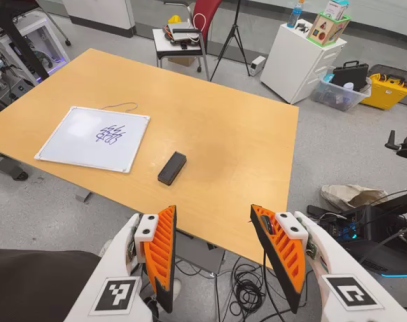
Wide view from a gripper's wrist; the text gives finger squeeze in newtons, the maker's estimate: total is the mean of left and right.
{"total": 0.0}